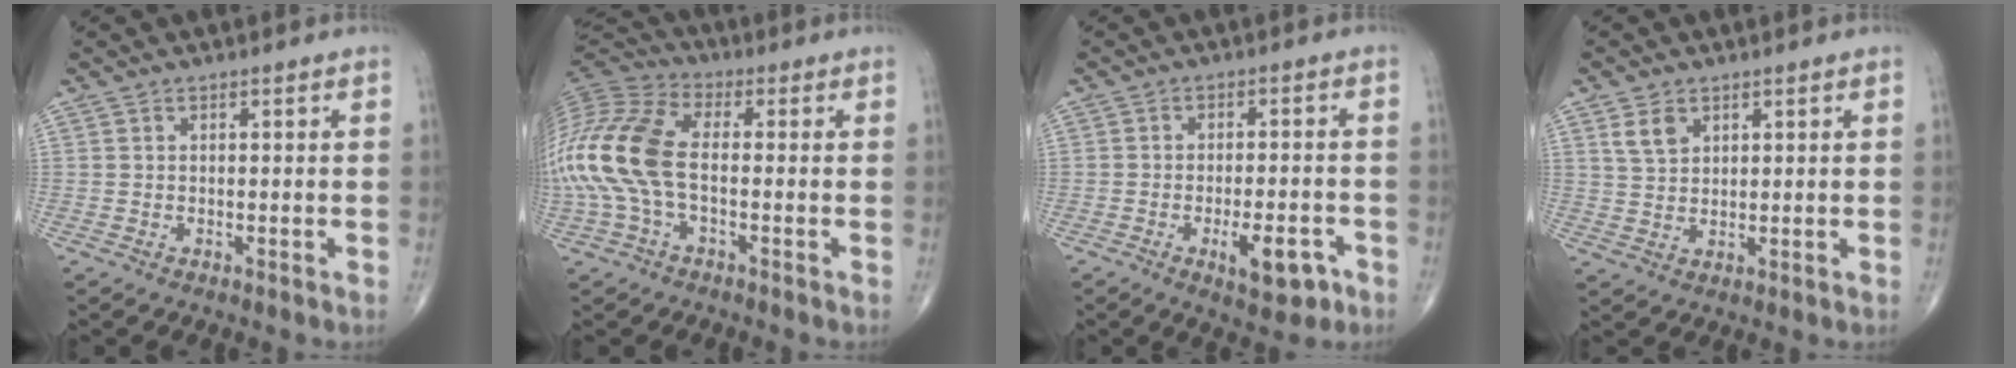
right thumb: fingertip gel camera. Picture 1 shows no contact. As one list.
[{"total": 17.0, "force": [-1.8, 8.9, 14.4], "torque": [-0.337, 0.026, -0.040]}, {"total": 7.9, "force": [-3.7, 3.1, 6.3], "torque": [-0.085, 0.012, -0.048]}, {"total": 4.1, "force": [2.2, 2.6, 2.2], "torque": [-0.030, -0.009, 0.049]}]